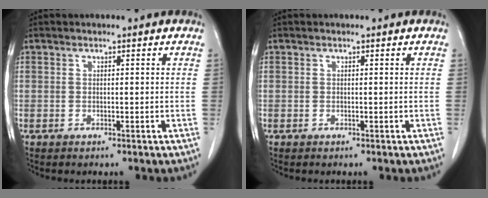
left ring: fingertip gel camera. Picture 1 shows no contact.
{"total": 0.0}